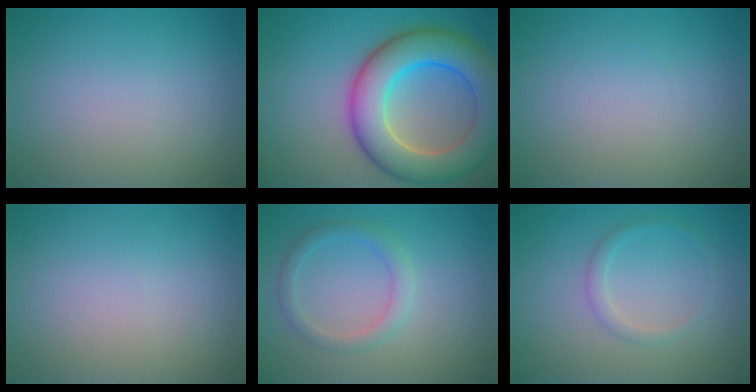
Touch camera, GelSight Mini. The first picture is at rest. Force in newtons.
{"total": 10.1, "press": 10.1, "slide": 0.3}
{"total": 0.0}
{"total": 0.0}
{"total": 2.0, "press": 2.0, "slide": 0.1}
{"total": 1.2, "press": 1.2, "slide": 0.1}